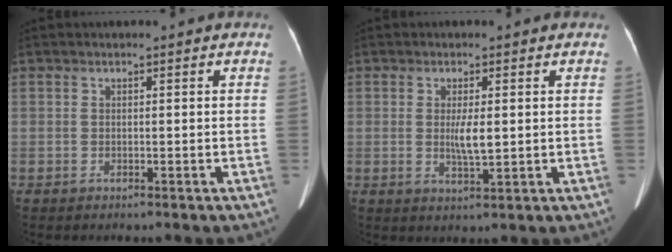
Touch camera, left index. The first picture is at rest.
{"total": 3.0, "force": [-0.2, 0.6, 3.0], "torque": [-0.055, -0.022, -0.004]}